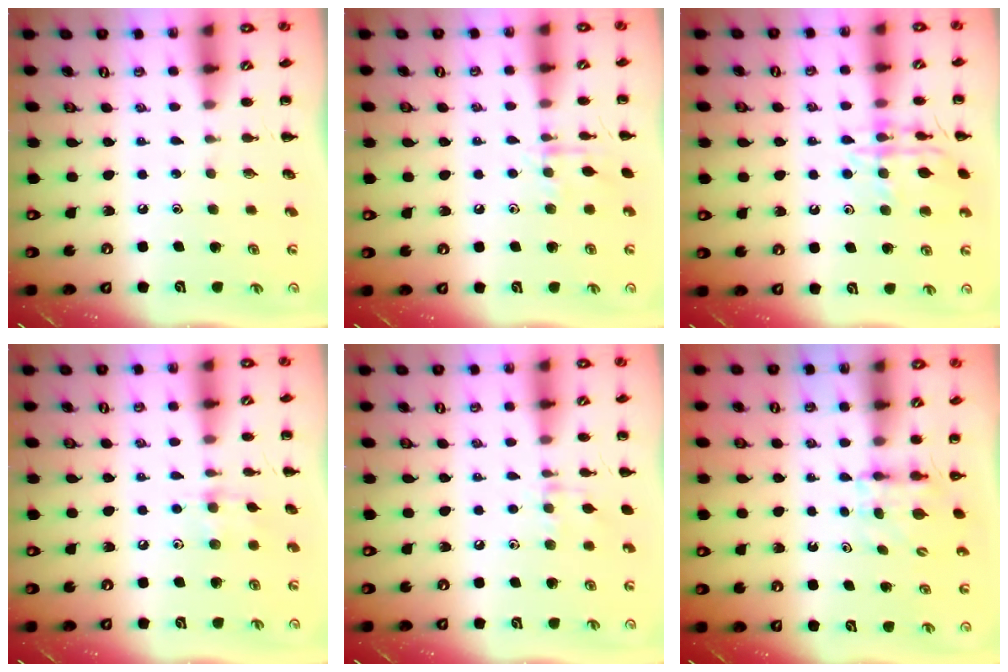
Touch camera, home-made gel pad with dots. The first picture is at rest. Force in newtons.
{"total": 7.8, "press": 7.7, "slide": 1.4}
{"total": 14.2, "press": 14.2, "slide": 0.7}
{"total": 4.8, "press": 4.8, "slide": 0.8}
{"total": 7.4, "press": 7.3, "slide": 1.5}
{"total": 4.7, "press": 4.7, "slide": 0.5}